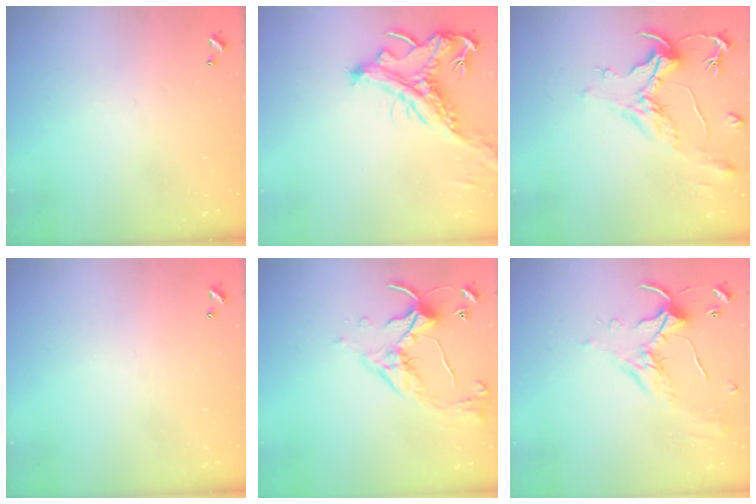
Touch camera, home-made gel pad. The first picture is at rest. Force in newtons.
{"total": 2.0, "press": 1.5, "slide": 1.3}
{"total": 2.3, "press": 1.8, "slide": 1.3}
{"total": 0.0}
{"total": 6.7, "press": 6.6, "slide": 1.1}
{"total": 1.2, "press": 0.6, "slide": 1.1}